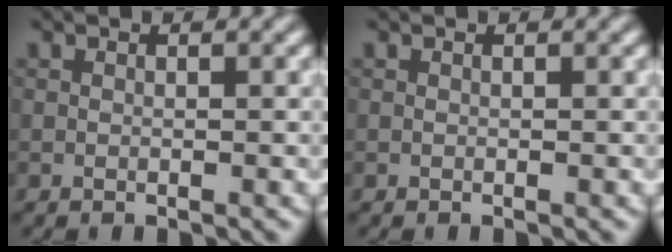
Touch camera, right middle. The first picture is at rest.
{"total": 0.0}